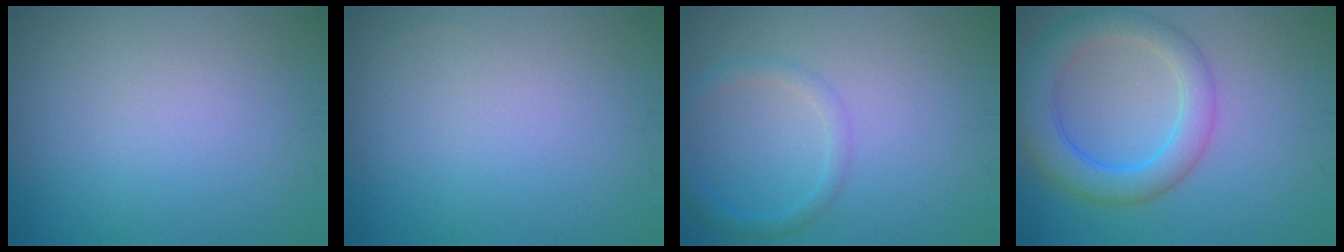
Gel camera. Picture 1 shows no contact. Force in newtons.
{"total": 0.0}
{"total": 1.9, "press": 1.9, "slide": 0.2}
{"total": 5.5, "press": 5.5, "slide": 0.2}